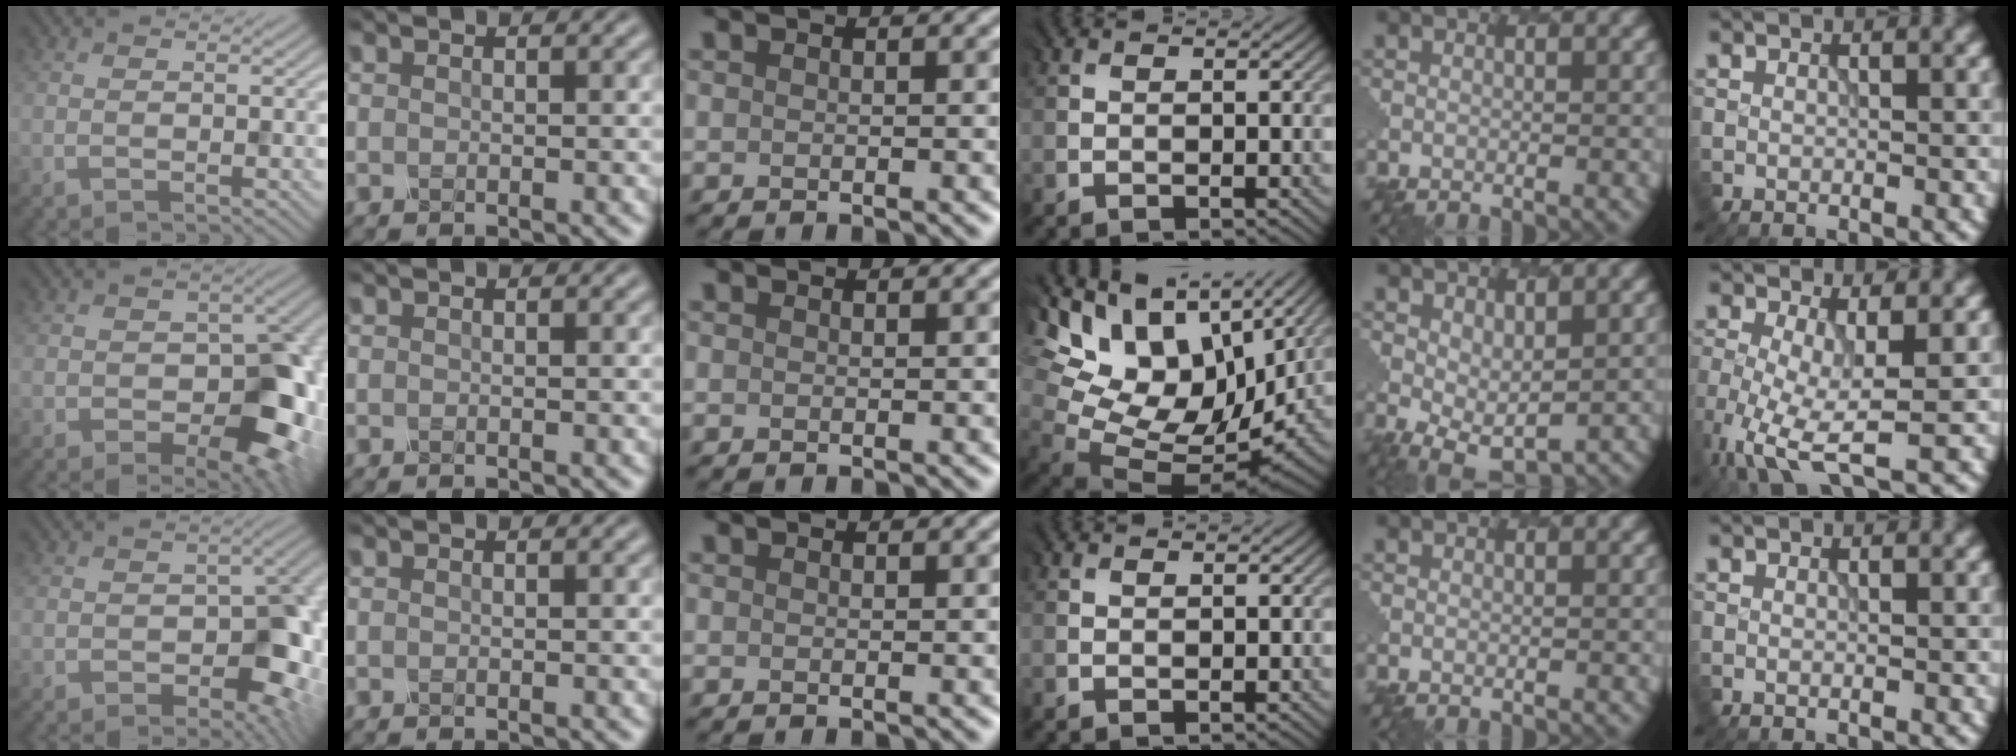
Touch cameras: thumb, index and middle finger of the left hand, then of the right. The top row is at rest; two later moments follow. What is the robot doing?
{"motion": "dispense", "object": "toothpaste"}